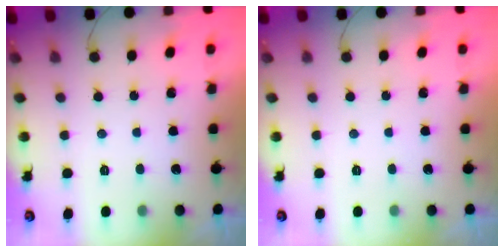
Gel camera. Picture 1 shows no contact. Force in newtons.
{"total": 0.0}